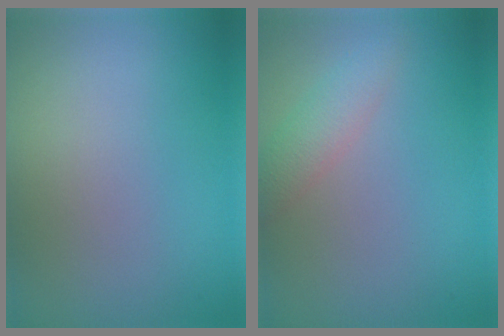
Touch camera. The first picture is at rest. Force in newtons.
{"total": 2.3, "press": 2.3, "slide": 0.0}